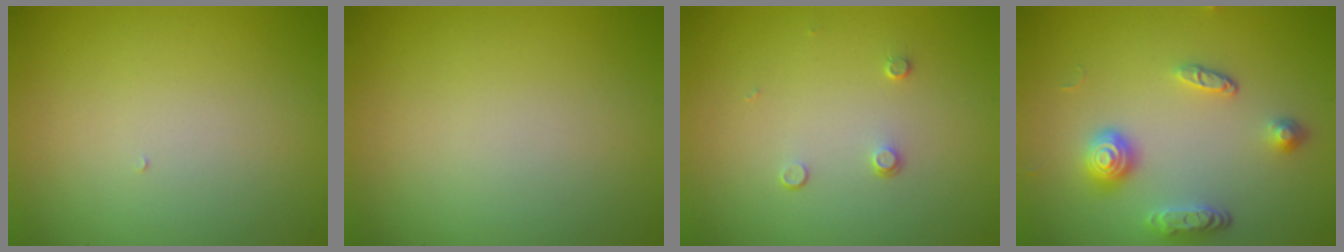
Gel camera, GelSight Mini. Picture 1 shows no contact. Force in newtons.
{"total": 0.0}
{"total": 0.9, "press": 0.6, "slide": 0.6}
{"total": 3.3, "press": 2.9, "slide": 1.6}